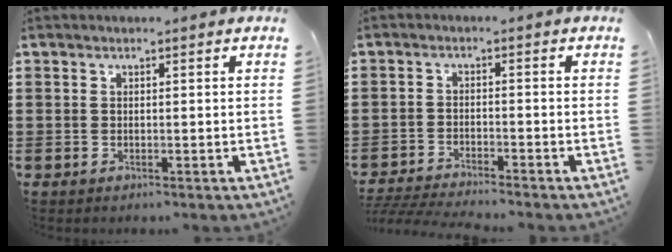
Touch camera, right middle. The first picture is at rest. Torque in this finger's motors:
{"motor_torque": [0.77, -0.16, 0.18, 0.06]}